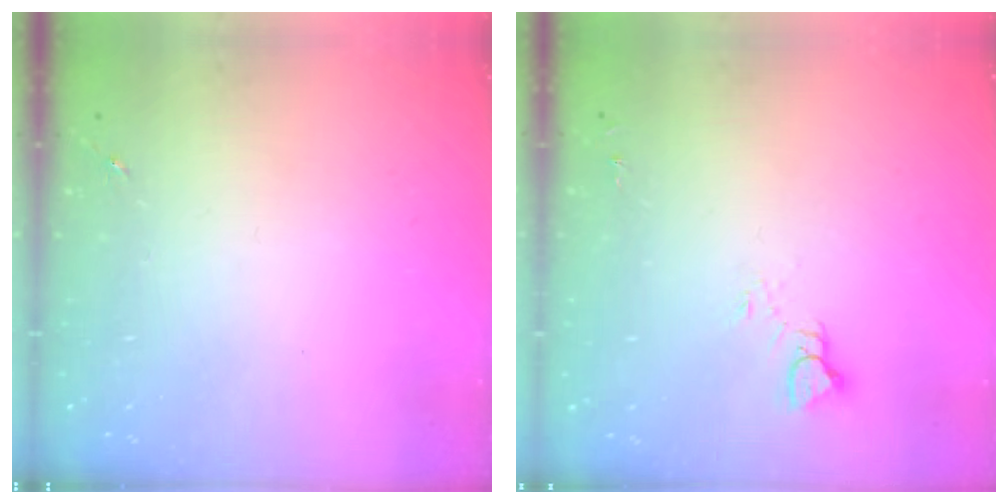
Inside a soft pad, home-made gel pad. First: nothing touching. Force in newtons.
{"total": 5.3, "press": 5.3, "slide": 0.5}